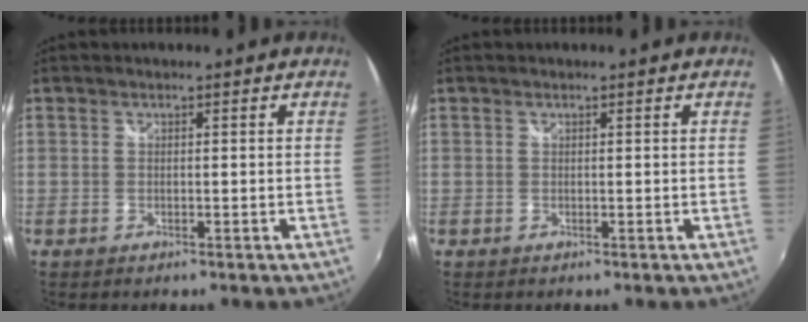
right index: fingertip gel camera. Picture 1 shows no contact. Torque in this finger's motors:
{"motor_torque": [0.38, -0.01, 0.00, 0.01]}